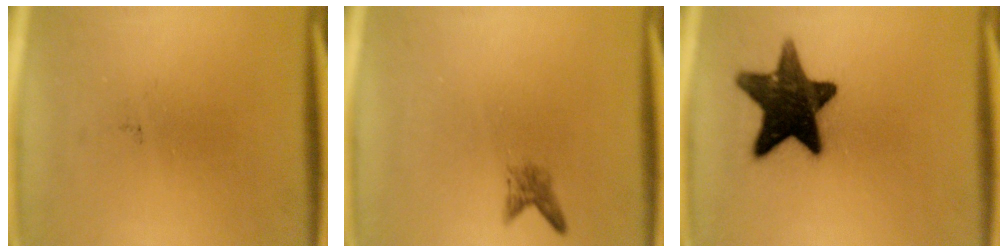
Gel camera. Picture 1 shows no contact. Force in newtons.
{"total": 1.6}
{"total": 15.0}